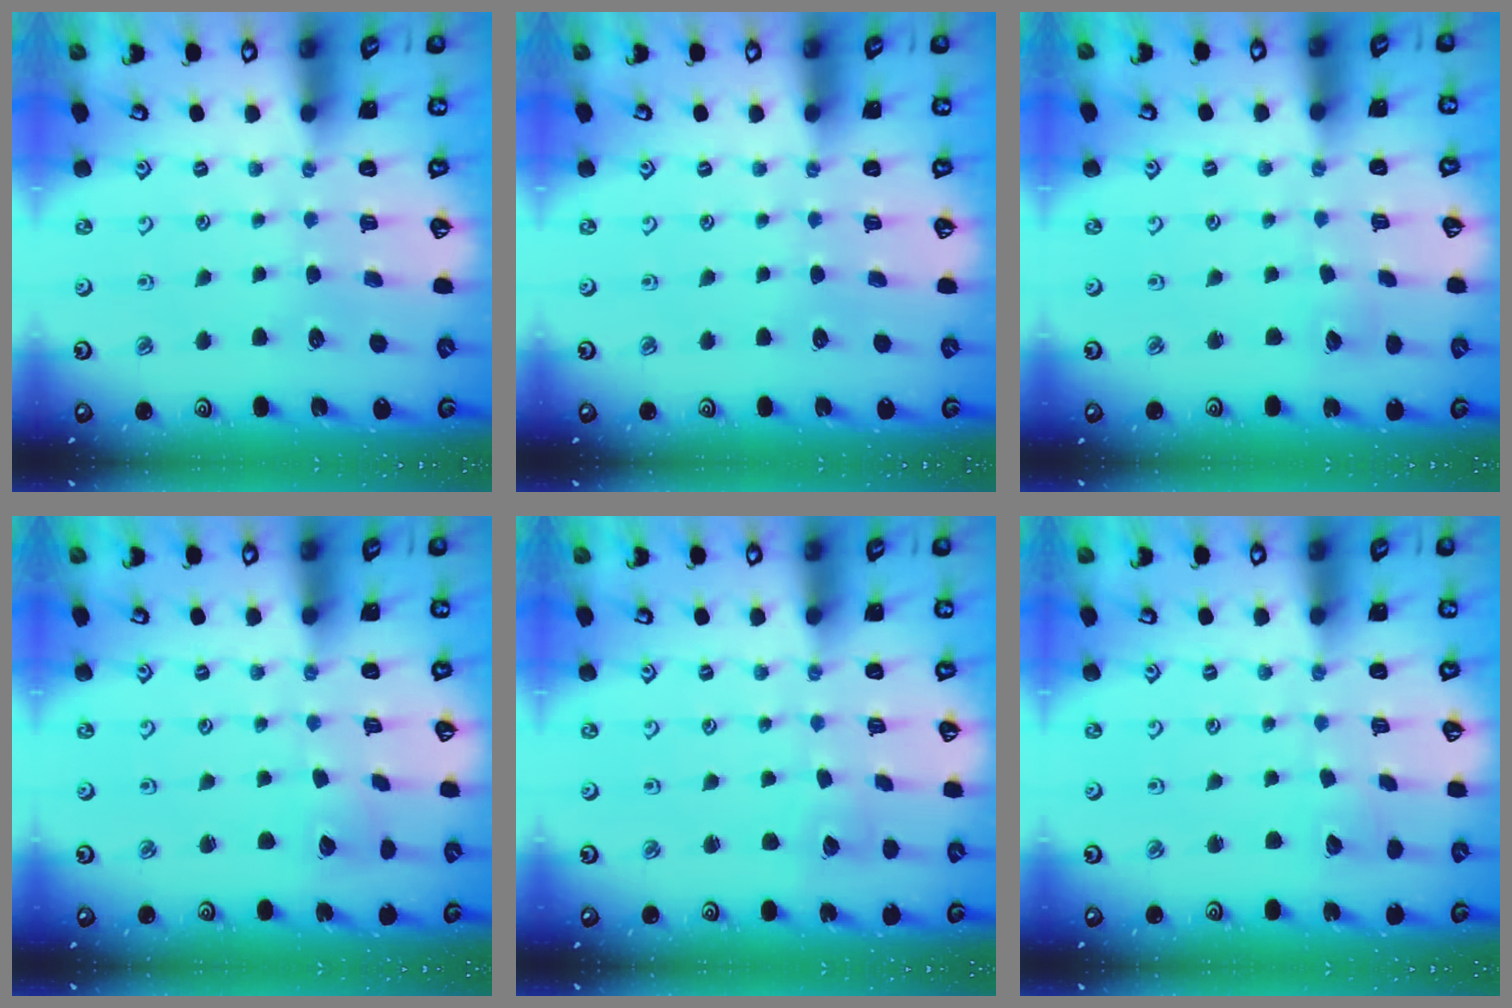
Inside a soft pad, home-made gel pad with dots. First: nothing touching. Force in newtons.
{"total": 0.0}
{"total": 2.0, "press": 2.0, "slide": 0.2}
{"total": 2.4, "press": 2.4, "slide": 0.2}
{"total": 1.6, "press": 1.6, "slide": 0.2}
{"total": 2.9, "press": 2.9, "slide": 0.2}